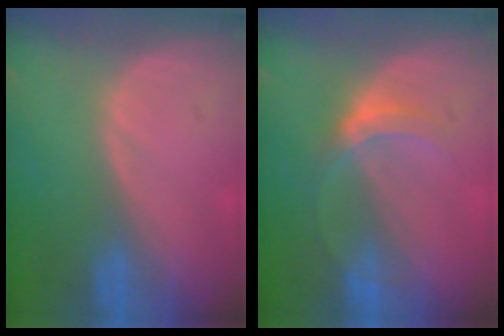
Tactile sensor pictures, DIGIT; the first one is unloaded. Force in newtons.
{"total": 4.0, "press": 3.7, "slide": 1.6}